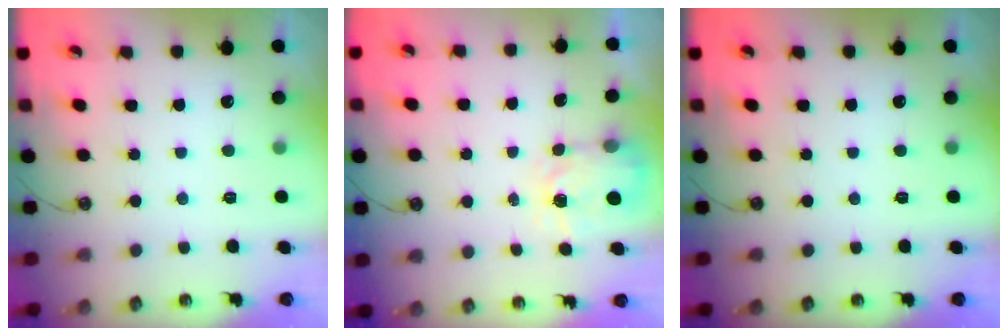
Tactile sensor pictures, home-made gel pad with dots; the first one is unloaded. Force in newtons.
{"total": 3.8, "press": 3.8, "slide": 0.6}
{"total": 0.0}